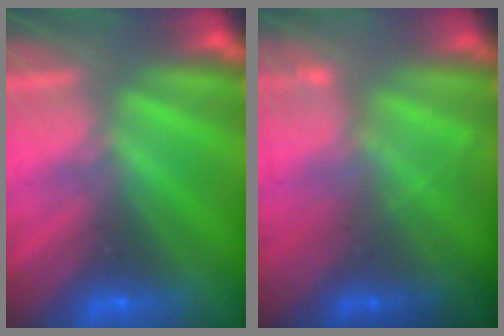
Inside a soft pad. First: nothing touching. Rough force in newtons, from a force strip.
{"total": 2.0}